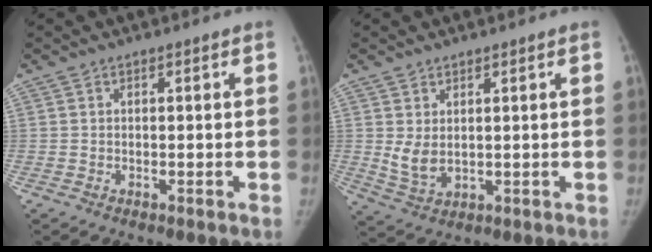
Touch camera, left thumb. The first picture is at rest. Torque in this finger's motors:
{"motor_torque": [0.69, 0.93, 0.92, -0.77, 0.17]}